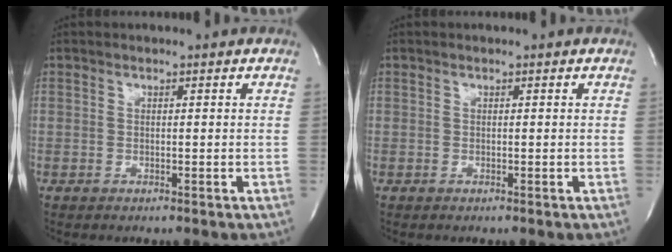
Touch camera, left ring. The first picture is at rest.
{"total": 0.0}